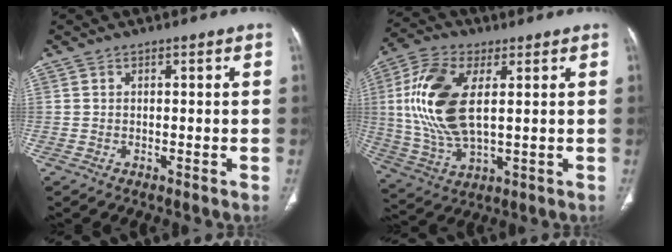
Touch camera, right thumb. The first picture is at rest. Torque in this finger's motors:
{"motor_torque": [-0.98, 2.40, 1.69, 0.49, 0.23]}